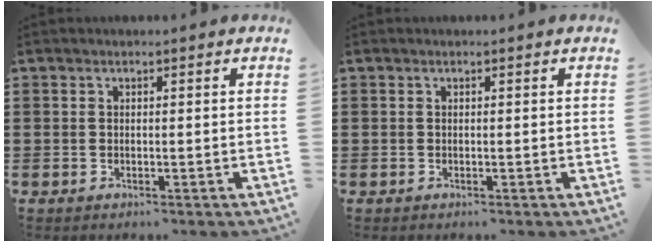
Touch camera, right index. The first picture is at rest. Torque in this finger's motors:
{"motor_torque": [-0.08, 0.21, 0.04, -0.01]}